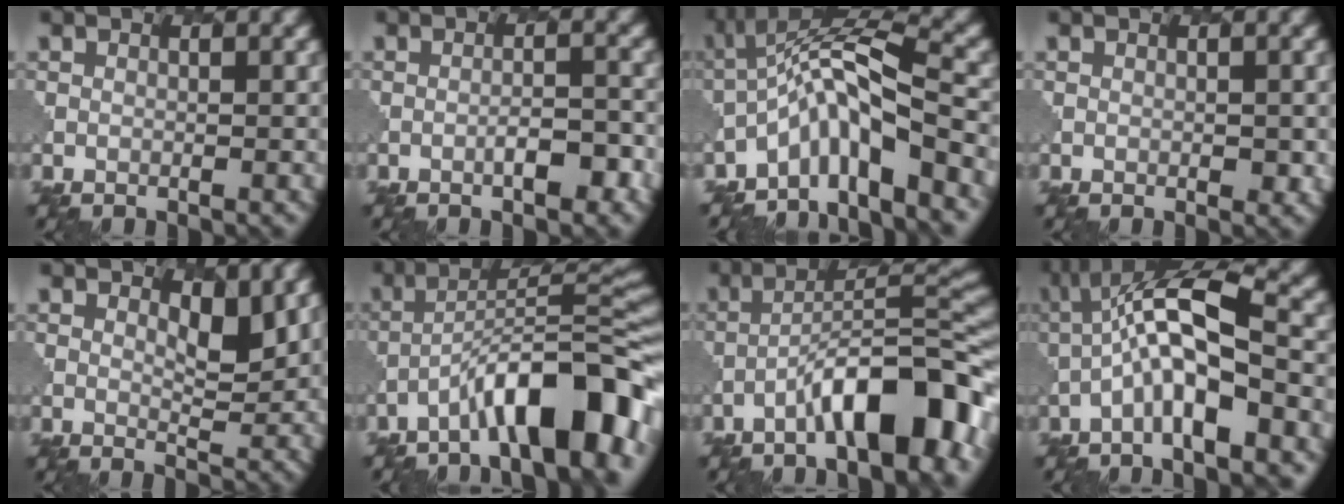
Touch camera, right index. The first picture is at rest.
{"total": 2.4, "force": [-1.3, 0.6, 2.0], "torque": [-0.033, 0.007, -0.017]}
{"total": 7.3, "force": [-3.8, 1.7, 6.0], "torque": [-0.108, 0.015, -0.070]}
{"total": 0.8, "force": [-0.3, 0.4, 0.6], "torque": [-0.012, -0.001, 0.001]}
{"total": 3.2, "force": [1.6, 1.1, 2.5], "torque": [-0.044, -0.012, 0.032]}
{"total": 11.3, "force": [-6.6, 2.9, 8.7], "torque": [-0.129, 0.021, -0.103]}
{"total": 9.7, "force": [-5.4, 2.4, 7.8], "torque": [-0.116, 0.023, -0.084]}
{"total": 7.5, "force": [-2.0, 1.7, 7.0], "torque": [-0.129, 0.024, -0.042]}